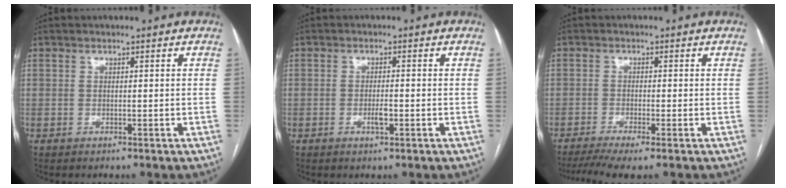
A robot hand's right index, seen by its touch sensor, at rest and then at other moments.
{"total": 2.1, "force": [-0.7, 0.5, 1.9], "torque": [-0.036, -0.001, -0.012]}
{"total": 5.9, "force": [-4.2, 0.2, 4.2], "torque": [-0.069, -0.009, -0.071]}